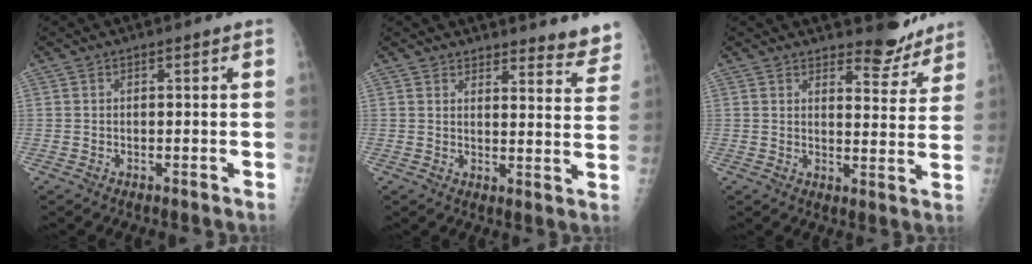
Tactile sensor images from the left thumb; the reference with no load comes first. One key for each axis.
{"total": 8.5, "fx": 8.0, "fy": 2.4, "fz": 1.4, "tx": 0.023, "ty": -0.058, "tz": 0.077}
{"total": 7.0, "fx": 6.5, "fy": 2.4, "fz": 1.4, "tx": 0.008, "ty": -0.059, "tz": 0.082}